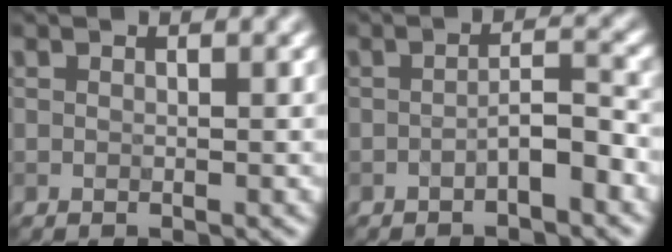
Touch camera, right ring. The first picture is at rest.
{"total": 2.3, "force": [-1.2, 0.5, 2.0], "torque": [-0.033, 0.009, -0.024]}